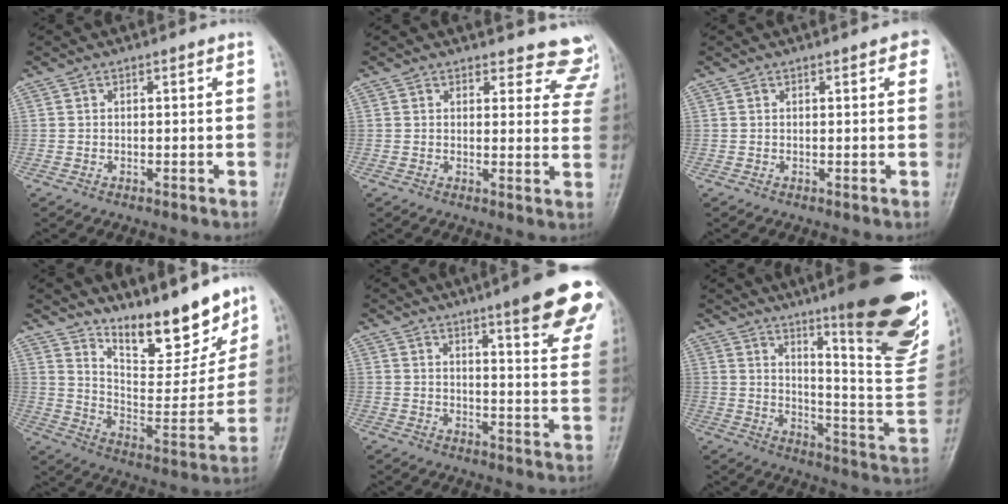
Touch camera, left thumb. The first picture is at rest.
{"total": 10.7, "force": [10.1, 3.6, -0.3], "torque": [0.068, -0.077, 0.073]}
{"total": 2.3, "force": [1.1, 1.0, 1.7], "torque": [-0.011, 0.001, 0.009]}
{"total": 18.2, "force": [14.1, 5.9, 9.9], "torque": [-0.099, -0.094, 0.231]}
{"total": 18.4, "force": [11.8, 3.3, 13.7], "torque": [-0.146, -0.047, 0.138]}
{"total": 27.6, "force": [15.4, 5.3, 22.3], "torque": [-0.252, -0.077, 0.225]}